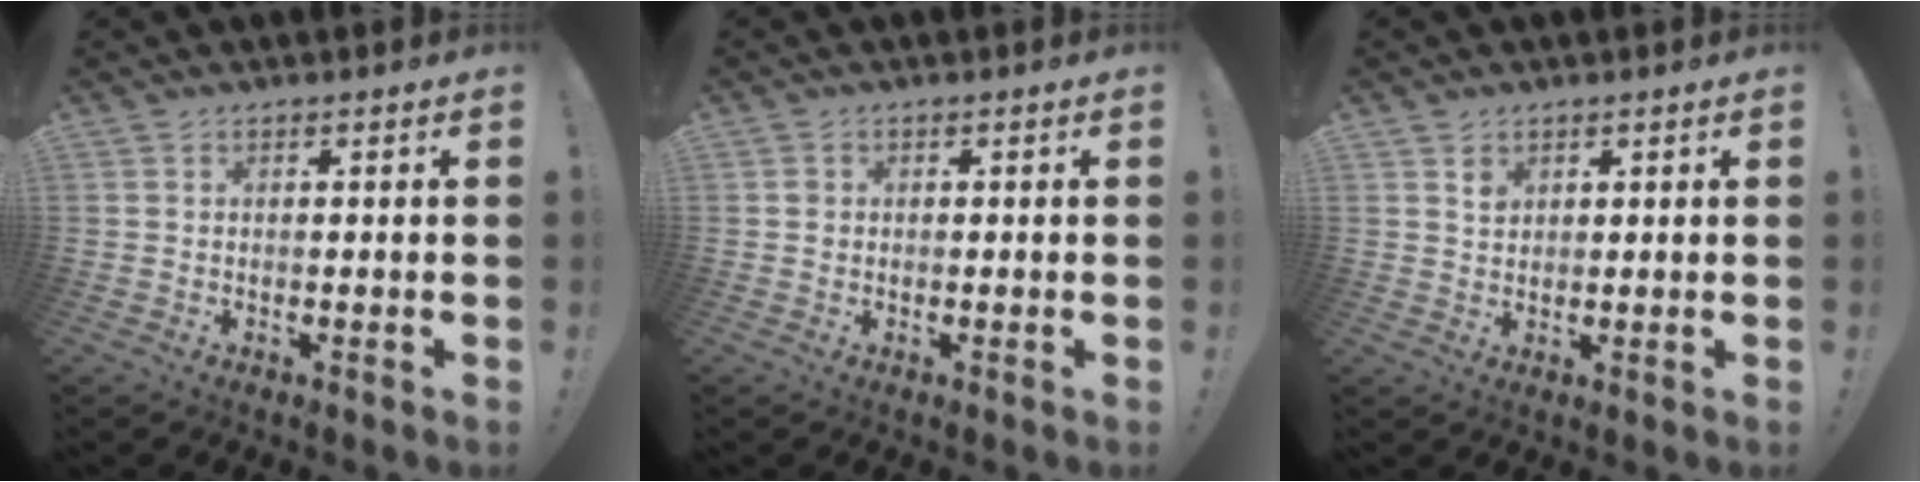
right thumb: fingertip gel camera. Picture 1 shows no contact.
{"total": 1.1, "force": [0.0, 1.0, 0.3], "torque": [-0.002, 0.002, -0.001]}
{"total": 2.3, "force": [1.5, 1.6, 0.7], "torque": [0.005, -0.014, 0.023]}